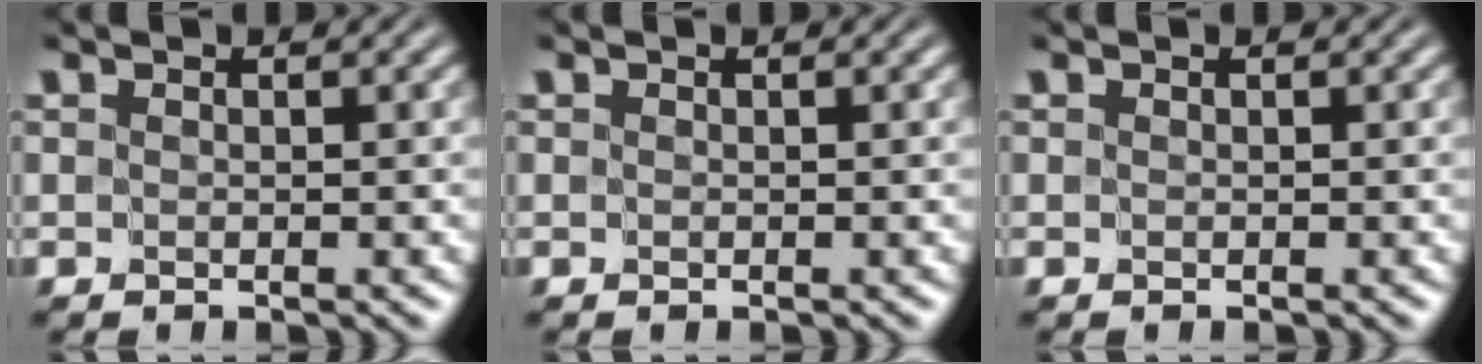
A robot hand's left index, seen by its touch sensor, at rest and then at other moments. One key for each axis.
{"total": 0.0}
{"total": 0.0}